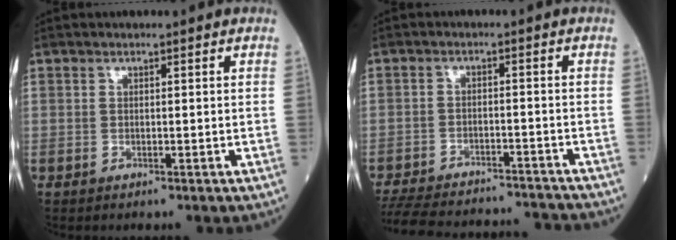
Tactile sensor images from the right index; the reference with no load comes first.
{"total": 19.6, "force": [-18.2, 3.9, 6.2], "torque": [-0.159, -0.017, -0.253]}